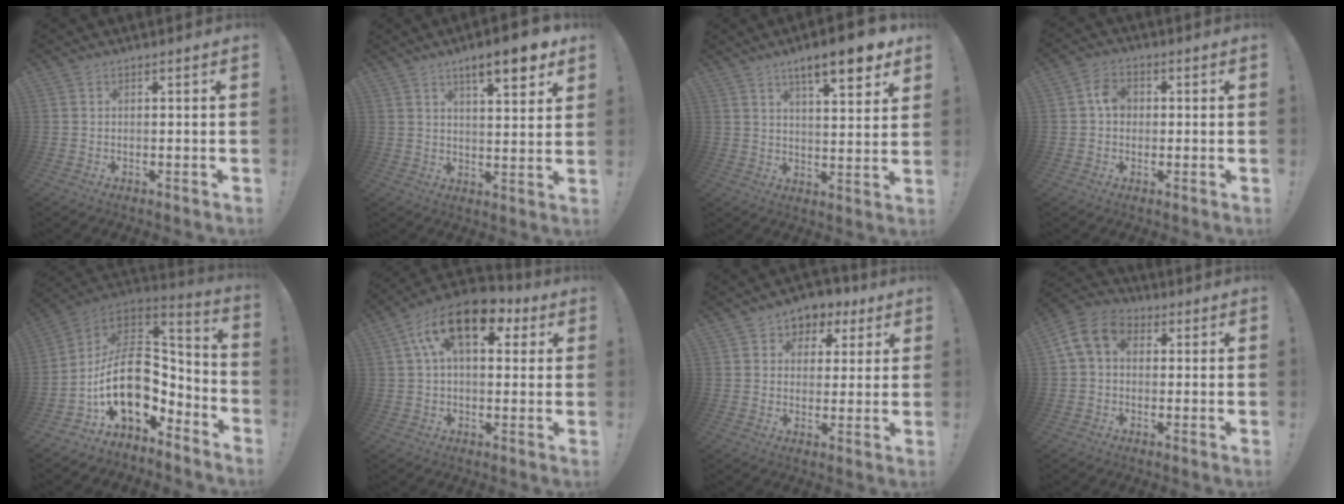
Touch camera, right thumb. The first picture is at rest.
{"total": 10.3, "force": [6.5, 2.4, 7.6], "torque": [-0.101, -0.036, 0.104]}
{"total": 11.6, "force": [7.7, 2.2, 8.5], "torque": [-0.113, -0.049, 0.119]}
{"total": 5.5, "force": [0.4, 4.5, 3.2], "torque": [-0.040, 0.007, 0.006]}
{"total": 23.0, "force": [-2.1, 15.5, 17.0], "torque": [-0.295, 0.006, -0.012]}
{"total": 16.1, "force": [6.5, 8.4, 12.2], "torque": [-0.211, -0.009, 0.114]}
{"total": 5.7, "force": [1.8, 5.3, 1.3], "torque": [-0.002, -0.016, 0.034]}
{"total": 10.7, "force": [2.7, 7.9, 6.7], "torque": [-0.121, 0.014, 0.060]}